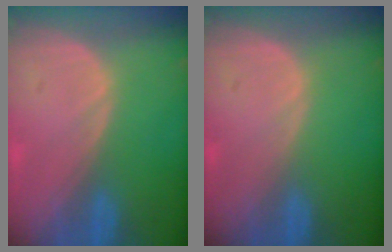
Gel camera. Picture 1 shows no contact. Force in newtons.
{"total": 0.0}